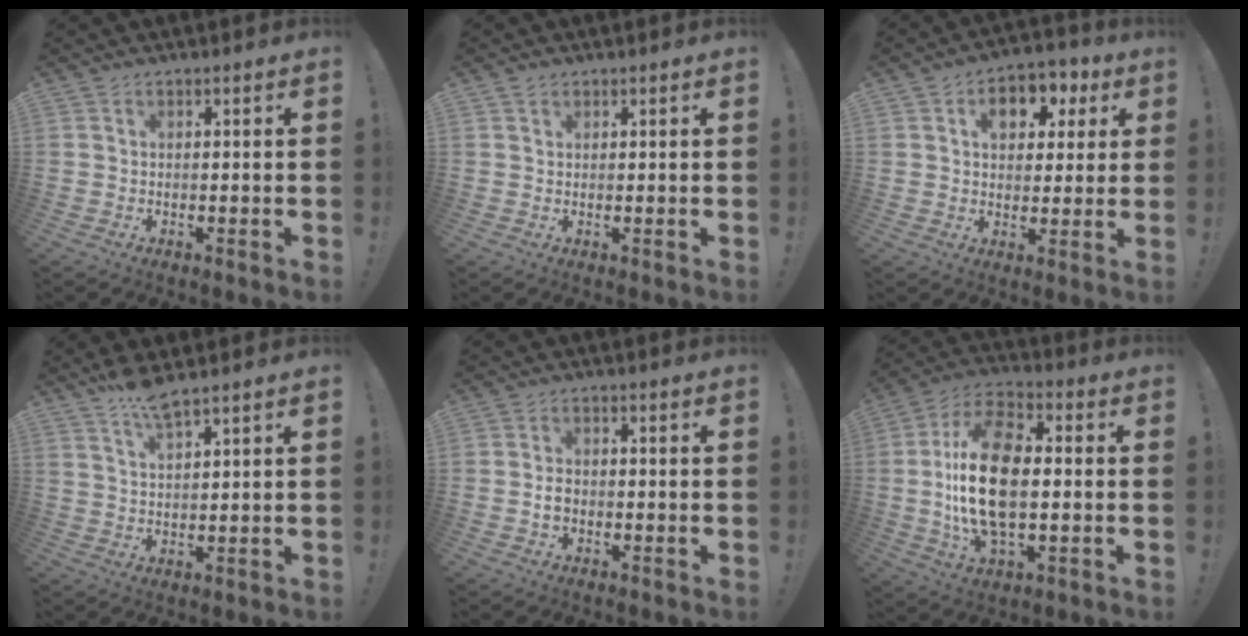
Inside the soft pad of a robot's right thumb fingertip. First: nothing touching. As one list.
[{"total": 1.1, "force": [0.9, 0.6, 0.4], "torque": [-0.005, -0.001, 0.016]}, {"total": 9.2, "force": [3.2, 6.7, 5.4], "torque": [-0.057, -0.012, 0.053]}, {"total": 6.3, "force": [5.1, 0.8, 3.6], "torque": [-0.069, -0.025, 0.090]}, {"total": 2.7, "force": [-1.0, 1.9, 1.7], "torque": [-0.025, 0.007, -0.018]}, {"total": 20.3, "force": [-0.6, 11.3, 16.8], "torque": [-0.319, -0.002, -0.011]}]